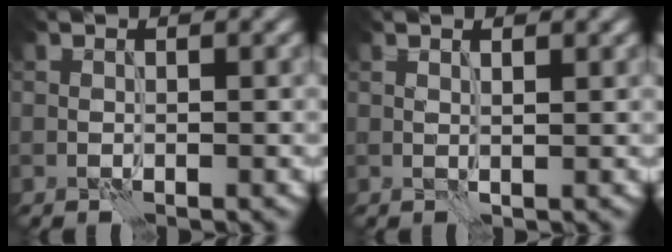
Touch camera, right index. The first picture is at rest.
{"total": 0.9, "force": [0.5, 0.1, 0.7], "torque": [-0.013, -0.003, 0.009]}